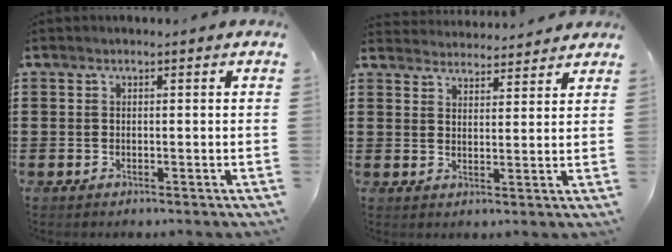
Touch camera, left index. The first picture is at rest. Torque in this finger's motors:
{"motor_torque": [2.14, 0.00, 0.08, 0.00]}